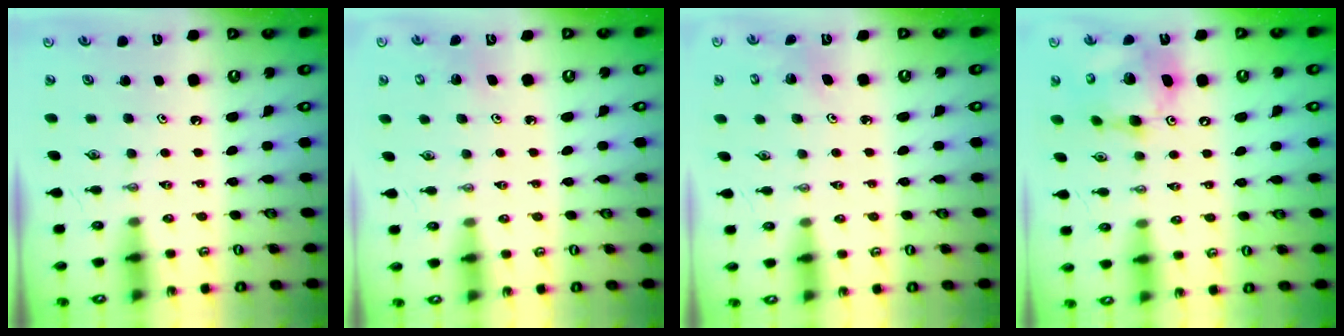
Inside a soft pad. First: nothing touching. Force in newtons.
{"total": 3.1, "press": 3.1, "slide": 0.2}
{"total": 2.7, "press": 2.7, "slide": 0.2}
{"total": 14.4, "press": 14.2, "slide": 2.7}